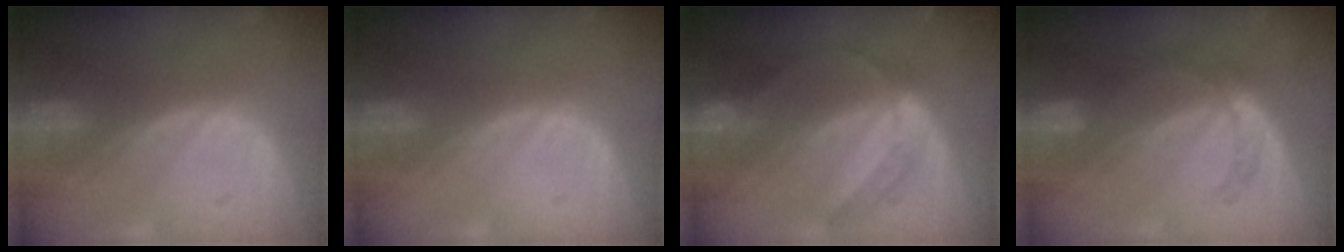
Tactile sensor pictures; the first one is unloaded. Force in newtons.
{"total": 0.0}
{"total": 6.2, "press": 5.3, "slide": 3.3}
{"total": 5.4, "press": 4.7, "slide": 2.5}